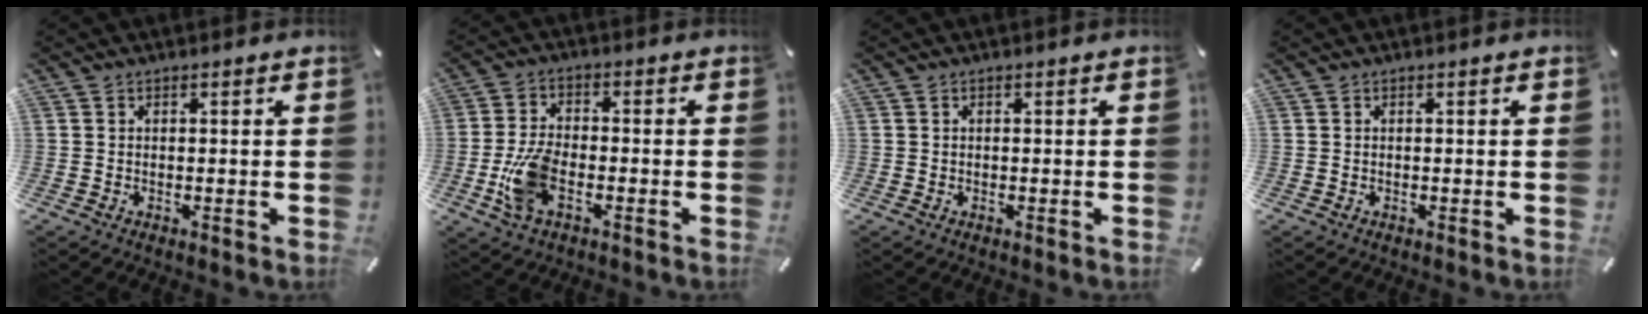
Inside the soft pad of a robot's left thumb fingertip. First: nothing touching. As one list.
[{"total": 9.8, "force": [-3.1, 5.2, 7.7], "torque": [-0.166, 0.001, -0.055]}, {"total": 0.0}, {"total": 0.0}]